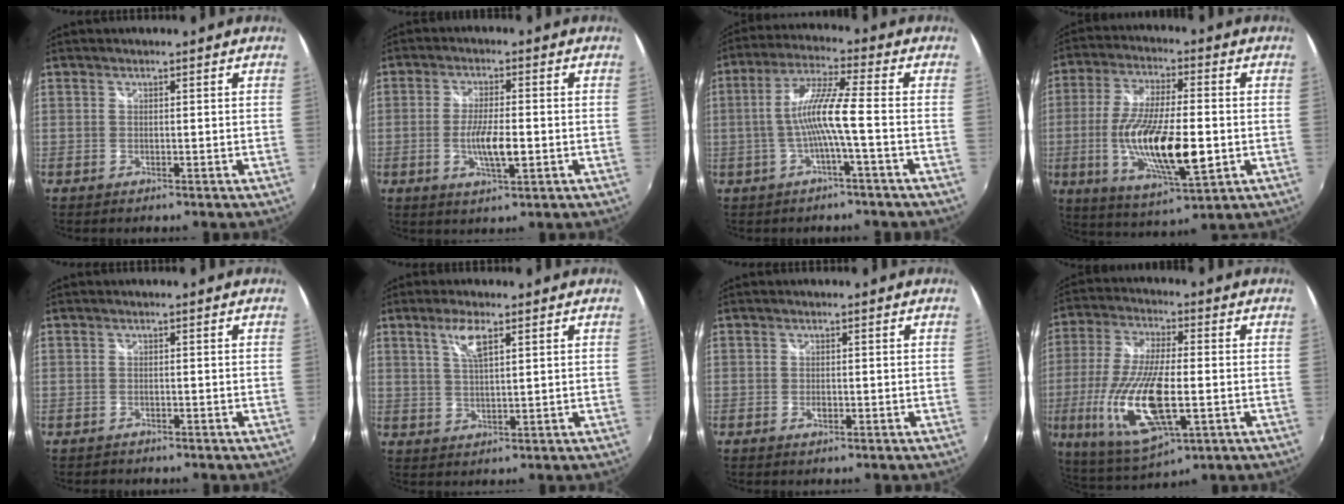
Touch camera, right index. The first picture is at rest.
{"total": 6.4, "force": [-1.5, 1.4, 6.0], "torque": [-0.116, -0.008, -0.026]}
{"total": 8.7, "force": [-2.0, -0.4, 8.4], "torque": [-0.174, 0.007, -0.035]}
{"total": 17.4, "force": [-3.2, 5.1, 16.3], "torque": [-0.317, -0.021, -0.054]}
{"total": 1.0, "force": [-0.9, 0.4, -0.1], "torque": [-0.005, -0.001, -0.017]}
{"total": 4.8, "force": [2.5, 1.2, 4.0], "torque": [-0.077, 0.002, 0.048]}
{"total": 1.0, "force": [-0.4, 0.6, 0.6], "torque": [-0.011, -0.001, -0.007]}
{"total": 18.5, "force": [-4.1, 6.0, 17.0], "torque": [-0.359, -0.025, -0.072]}